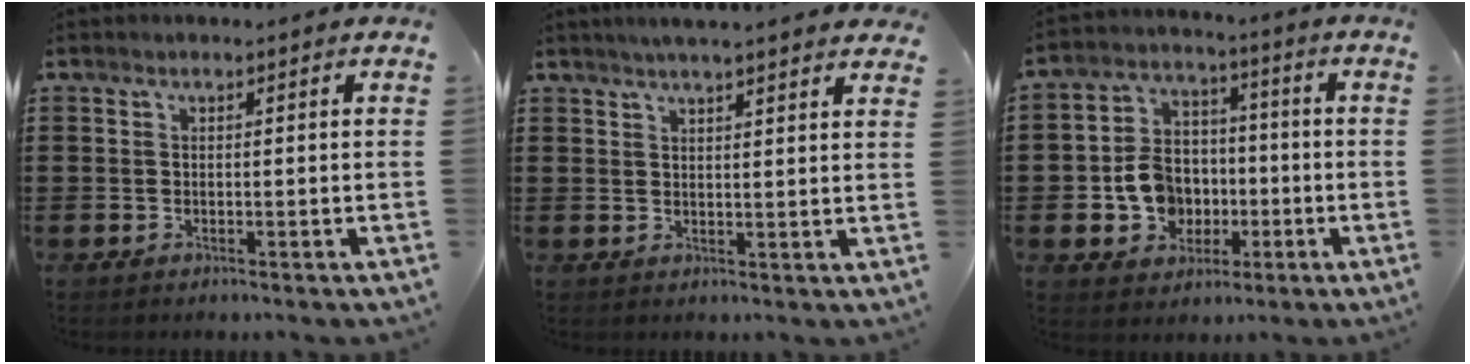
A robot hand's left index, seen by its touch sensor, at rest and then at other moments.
{"total": 3.1, "force": [2.9, -0.3, 1.2], "torque": [-0.031, -0.004, 0.052]}
{"total": 8.5, "force": [-1.7, 7.4, 3.8], "torque": [-0.105, 0.023, -0.028]}